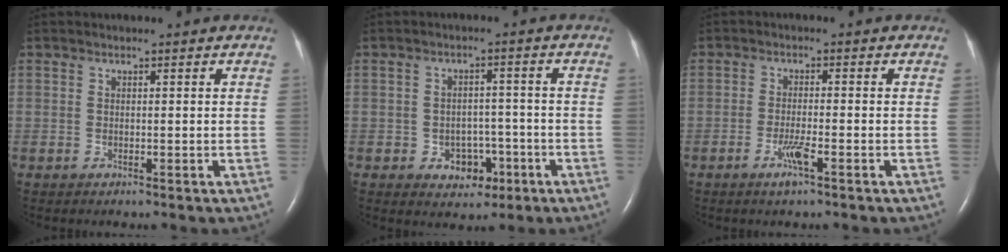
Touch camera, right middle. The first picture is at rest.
{"total": 5.0, "force": [-2.2, 3.7, 2.6], "torque": [-0.033, 0.014, -0.023]}
{"total": 3.1, "force": [-1.7, 0.0, 2.5], "torque": [-0.055, -0.005, -0.034]}